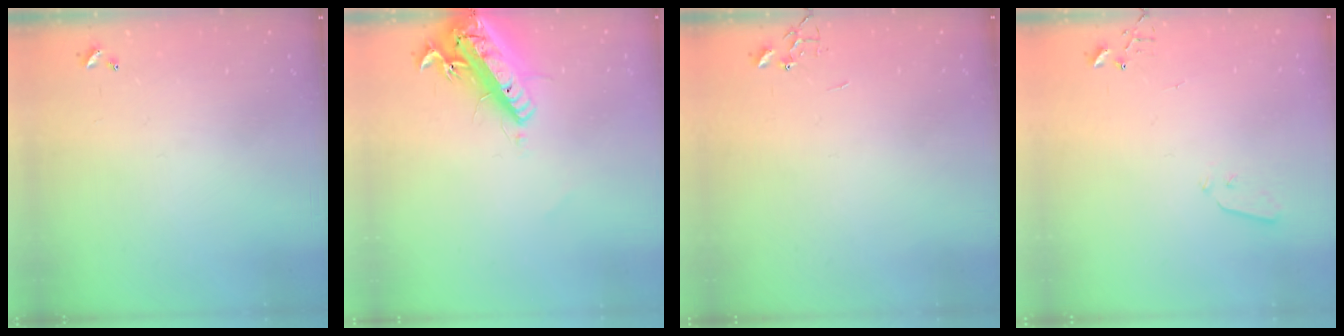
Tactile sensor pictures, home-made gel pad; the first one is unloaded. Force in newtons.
{"total": 20.7, "press": 20.3, "slide": 4.2}
{"total": 0.0}
{"total": 3.5, "press": 3.4, "slide": 0.6}